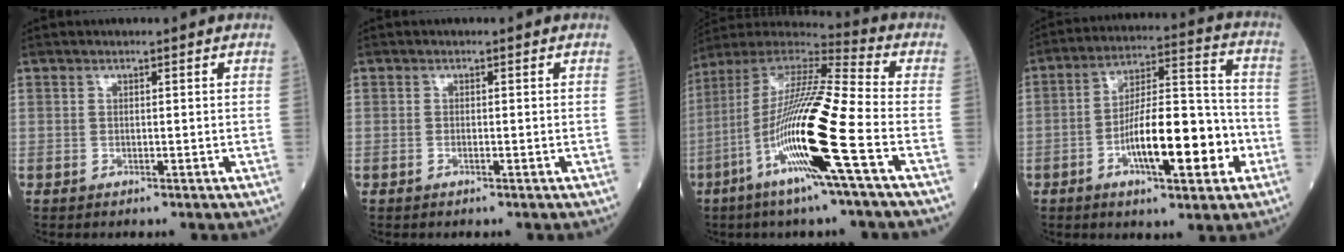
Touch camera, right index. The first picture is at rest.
{"total": 0.8, "force": [-0.3, 0.4, 0.6], "torque": [-0.022, -0.001, -0.003]}
{"total": 21.3, "force": [-7.1, 0.7, 20.1], "torque": [-0.423, -0.033, -0.144]}
{"total": 15.7, "force": [-5.0, 4.4, 14.3], "torque": [-0.242, 0.020, -0.077]}